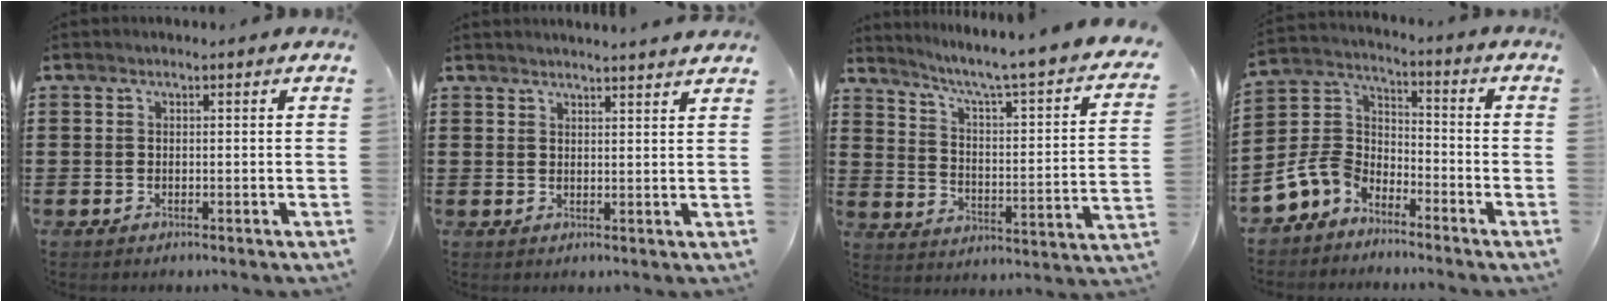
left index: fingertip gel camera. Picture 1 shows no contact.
{"total": 2.2, "force": [2.1, -0.4, 0.1], "torque": [-0.007, -0.006, 0.040]}
{"total": 4.3, "force": [3.0, -0.5, 3.0], "torque": [-0.076, -0.046, 0.035]}
{"total": 6.4, "force": [-4.6, 4.2, 1.5], "torque": [-0.068, 0.008, -0.101]}